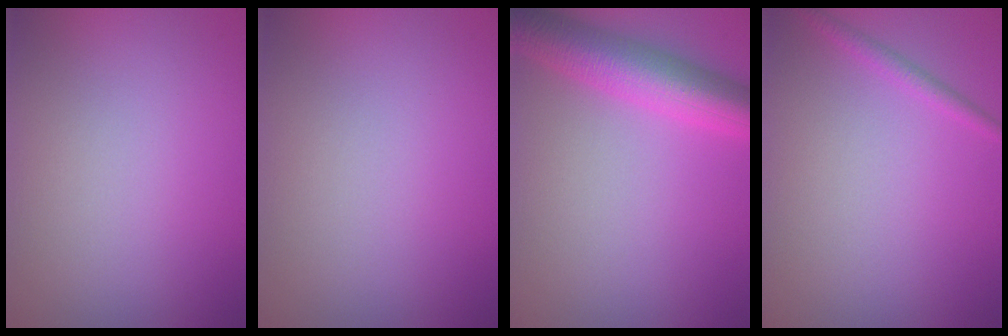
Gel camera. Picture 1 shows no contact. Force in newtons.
{"total": 0.0}
{"total": 6.5, "press": 6.5, "slide": 0.1}
{"total": 1.2, "press": 1.2, "slide": 0.1}